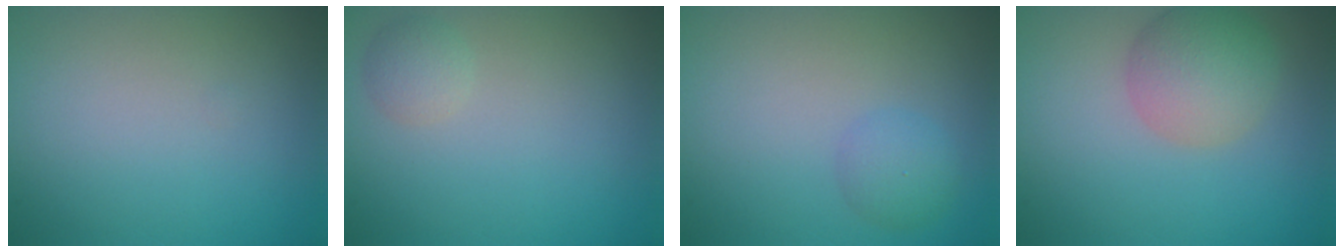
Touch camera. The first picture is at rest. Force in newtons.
{"total": 1.5, "press": 1.5, "slide": 0.1}
{"total": 2.0, "press": 2.0, "slide": 0.0}
{"total": 4.4, "press": 4.4, "slide": 0.3}